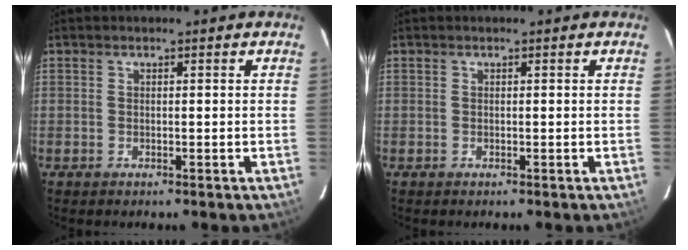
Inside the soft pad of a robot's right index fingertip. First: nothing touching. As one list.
[{"total": 0.0}]